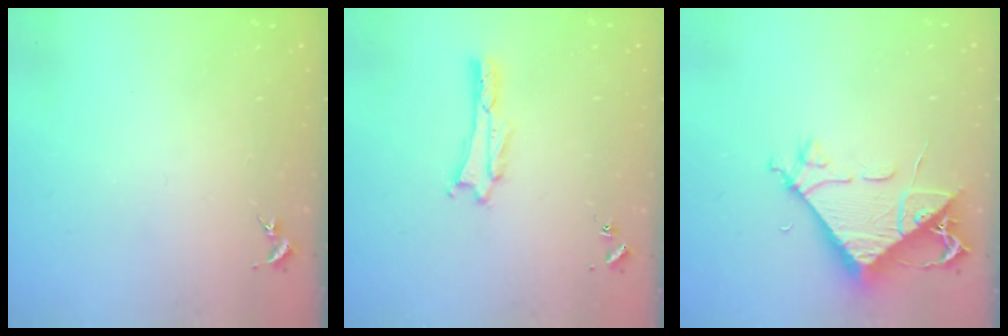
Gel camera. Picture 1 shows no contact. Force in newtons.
{"total": 1.8, "press": 1.8, "slide": 0.2}
{"total": 7.7, "press": 7.6, "slide": 1.2}